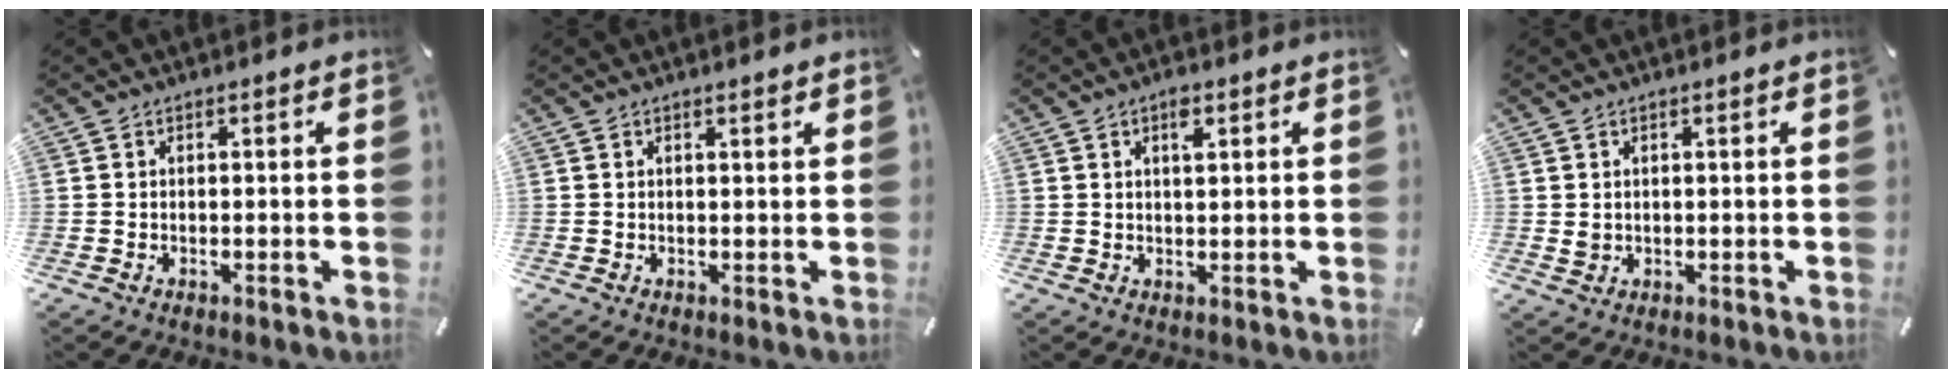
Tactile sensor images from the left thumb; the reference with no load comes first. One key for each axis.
{"total": 0.7, "fx": 0.5, "fy": 0.1, "fz": 0.4, "tx": -0.008, "ty": 0.000, "tz": 0.009}
{"total": 3.1, "fx": 1.5, "fy": 1.4, "fz": 2.4, "tx": -0.036, "ty": -0.002, "tz": 0.021}
{"total": 1.4, "fx": 0.6, "fy": 1.2, "fz": 0.4, "tx": -0.002, "ty": -0.001, "tz": 0.009}